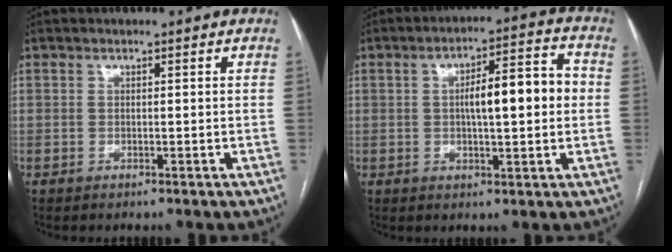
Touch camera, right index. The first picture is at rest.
{"total": 9.9, "force": [0.4, 2.1, 9.7], "torque": [-0.149, 0.027, 0.007]}